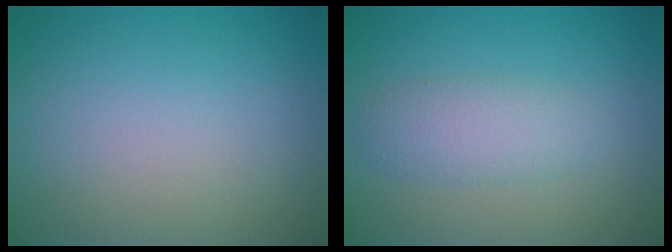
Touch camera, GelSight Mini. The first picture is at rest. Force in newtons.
{"total": 2.7, "press": 2.7, "slide": 0.1}